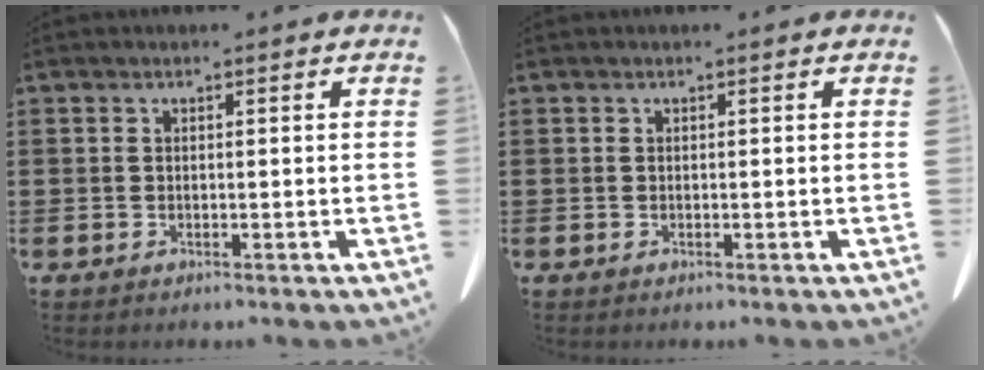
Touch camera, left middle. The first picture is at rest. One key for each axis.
{"total": 0.0}